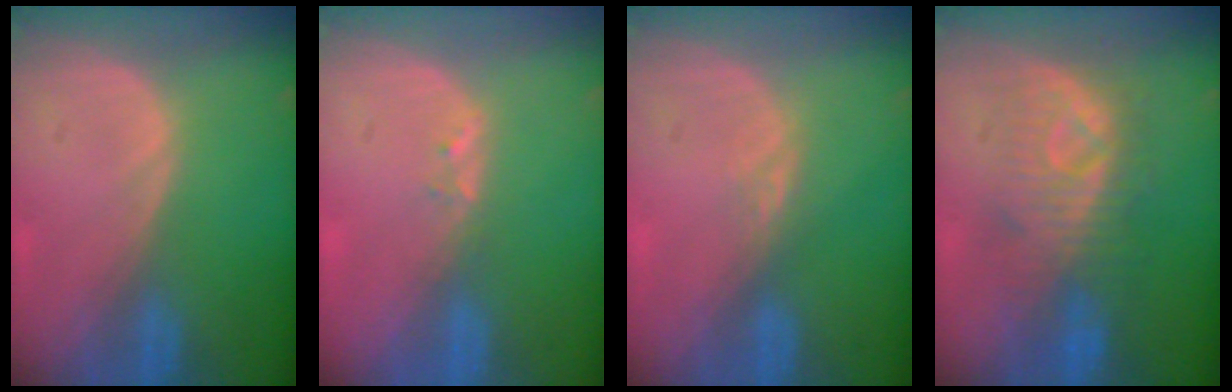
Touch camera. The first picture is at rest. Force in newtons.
{"total": 1.4, "press": 1.3, "slide": 0.7}
{"total": 1.5, "press": 1.3, "slide": 0.8}
{"total": 8.2, "press": 8.2, "slide": 0.2}